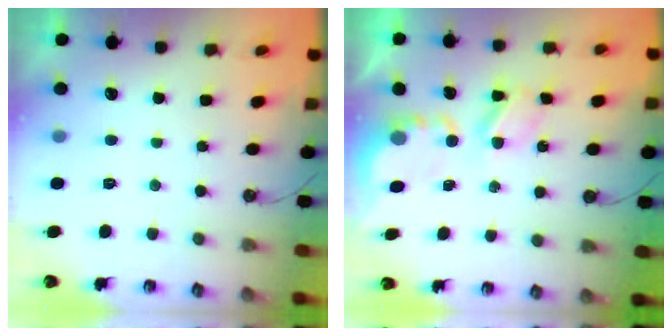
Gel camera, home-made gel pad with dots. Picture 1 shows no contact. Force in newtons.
{"total": 5.4, "press": 5.4, "slide": 0.2}